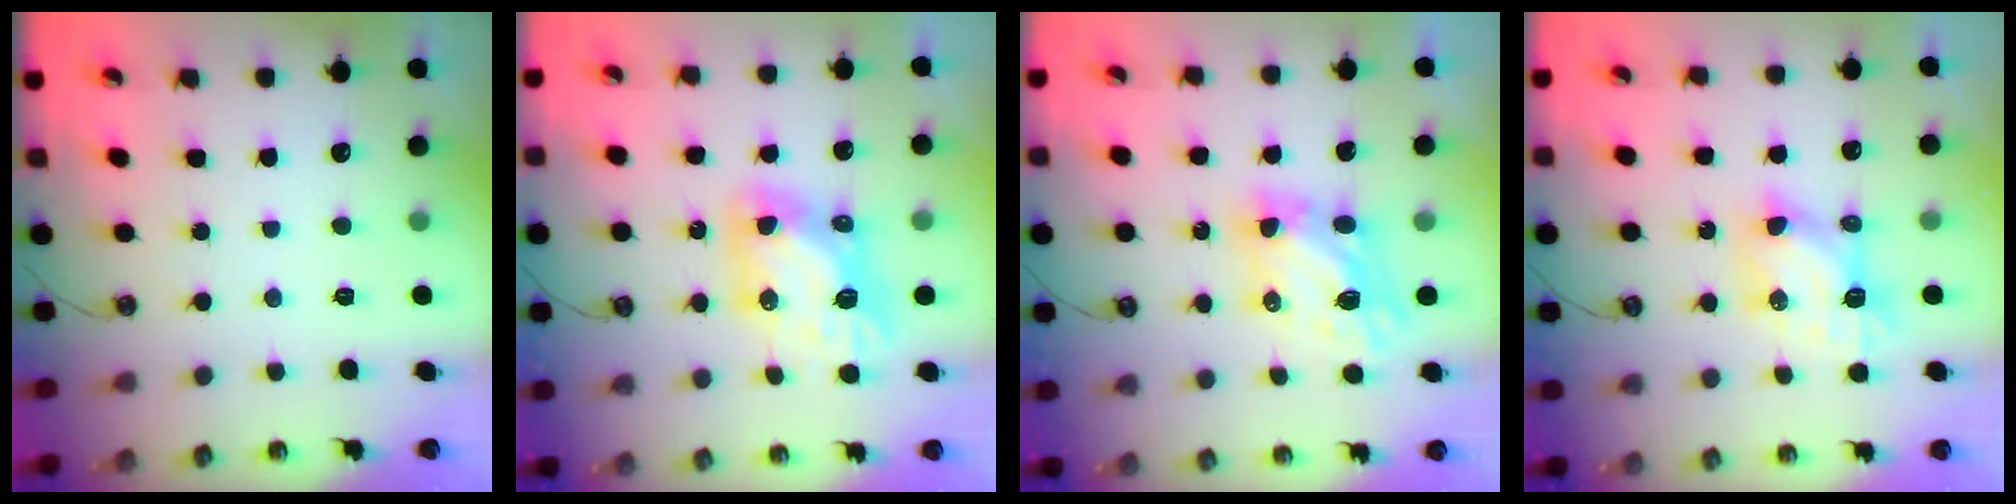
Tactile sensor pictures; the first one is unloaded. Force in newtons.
{"total": 9.4, "press": 9.3, "slide": 1.5}
{"total": 6.6, "press": 6.6, "slide": 0.4}
{"total": 6.8, "press": 6.8, "slide": 0.1}